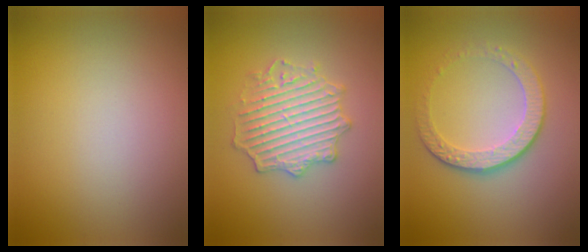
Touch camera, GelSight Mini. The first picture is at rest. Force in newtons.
{"total": 4.1, "press": 4.1, "slide": 0.6}
{"total": 4.2, "press": 3.1, "slide": 2.8}